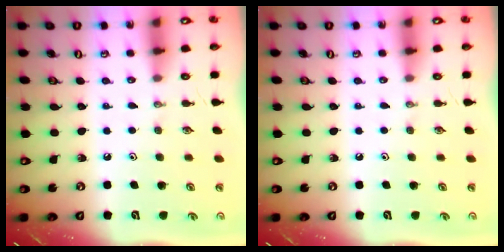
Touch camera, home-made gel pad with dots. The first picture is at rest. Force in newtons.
{"total": 0.0}